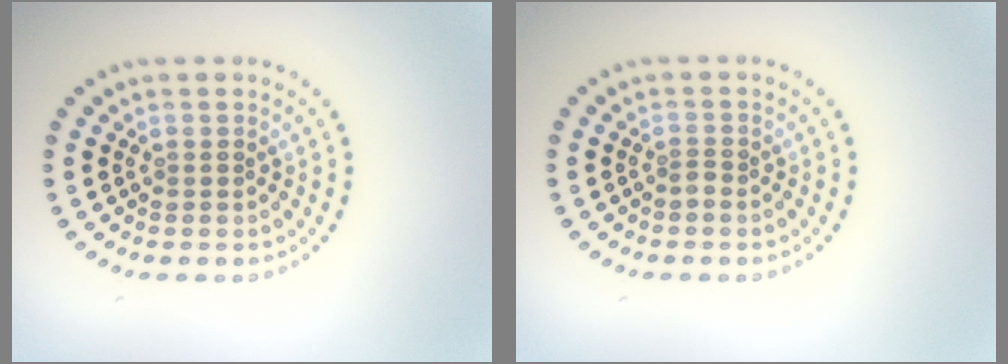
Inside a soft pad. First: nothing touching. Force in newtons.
{"total": 0.9, "press": 0.5, "slide": 0.7}